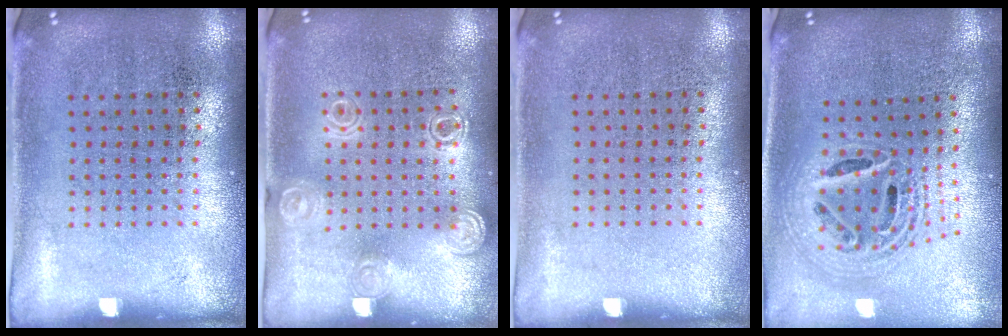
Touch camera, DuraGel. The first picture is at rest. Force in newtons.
{"total": 1.3, "press": 1.2, "slide": 0.3}
{"total": 0.0}
{"total": 2.3, "press": 1.8, "slide": 1.4}